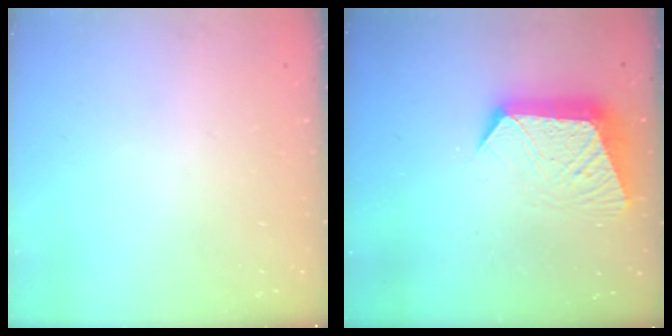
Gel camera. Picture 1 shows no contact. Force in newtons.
{"total": 11.8, "press": 11.7, "slide": 1.1}